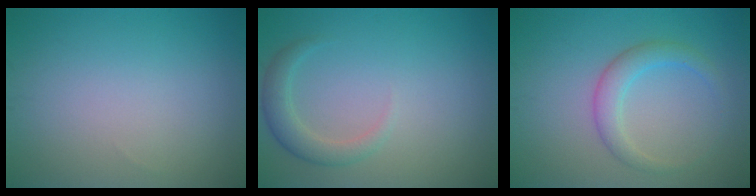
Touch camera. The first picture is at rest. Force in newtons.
{"total": 2.3, "press": 2.3, "slide": 0.2}
{"total": 2.7, "press": 2.7, "slide": 0.1}